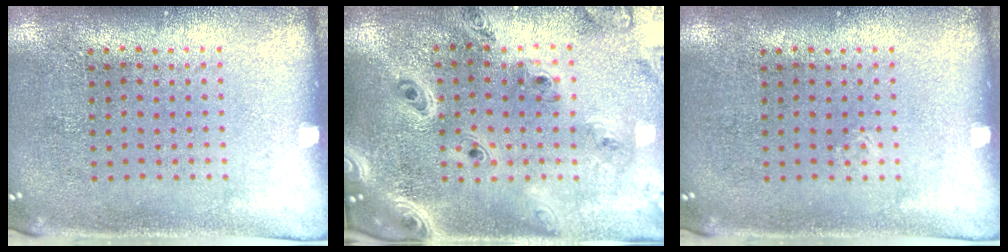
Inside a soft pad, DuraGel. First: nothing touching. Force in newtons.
{"total": 2.5, "press": 2.2, "slide": 1.1}
{"total": 0.0}